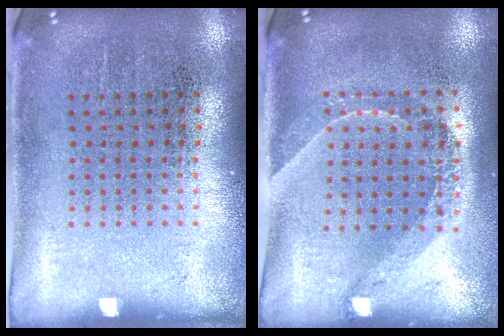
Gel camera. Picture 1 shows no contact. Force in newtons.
{"total": 1.6, "press": 1.3, "slide": 1.0}